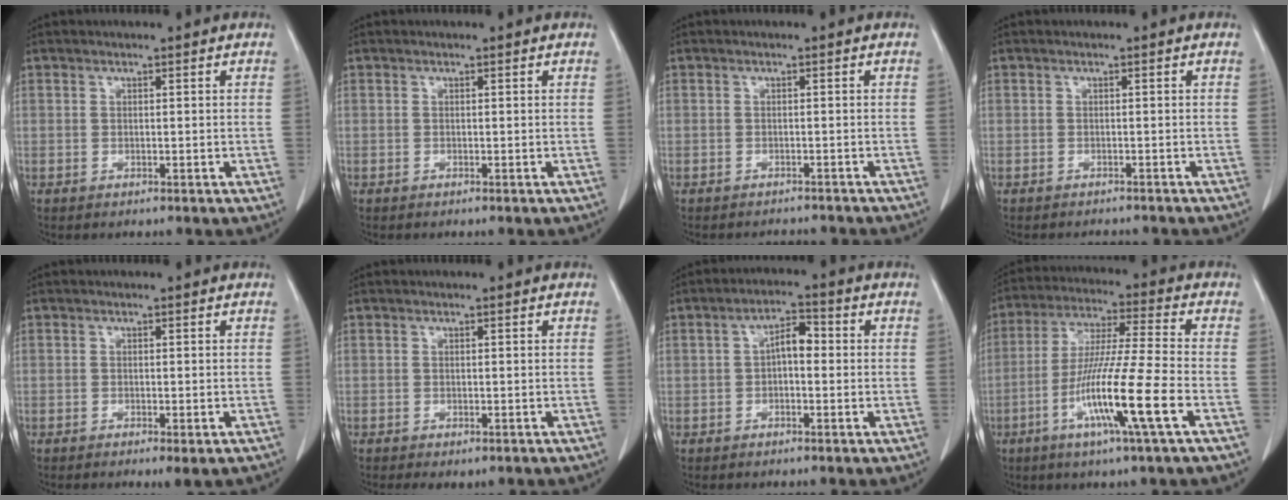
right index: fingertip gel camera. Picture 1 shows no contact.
{"total": 0.0}
{"total": 3.9, "force": [-3.7, 1.0, 0.3], "torque": [0.001, -0.005, -0.046]}
{"total": 3.3, "force": [-3.0, 1.2, 0.6], "torque": [-0.005, -0.002, -0.037]}
{"total": 2.6, "force": [-1.8, 0.6, 1.7], "torque": [-0.015, -0.006, -0.023]}
{"total": 2.5, "force": [-1.8, 1.1, 1.4], "torque": [-0.017, -0.004, -0.020]}
{"total": 4.1, "force": [-0.1, 1.8, 3.7], "torque": [-0.063, 0.020, -0.004]}
{"total": 14.0, "force": [-5.3, -1.2, 12.9], "torque": [-0.248, -0.019, -0.102]}